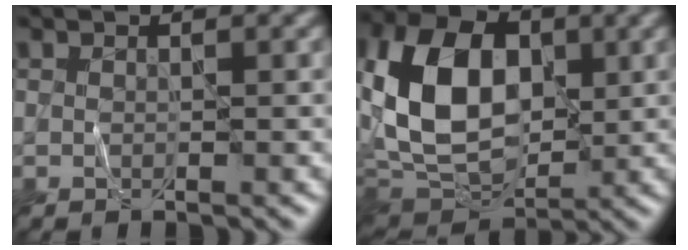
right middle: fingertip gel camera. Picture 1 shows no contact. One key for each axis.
{"total": 13.0, "fx": 1.4, "fy": 8.8, "fz": 9.5, "tx": -0.206, "ty": 0.009, "tz": 0.023}